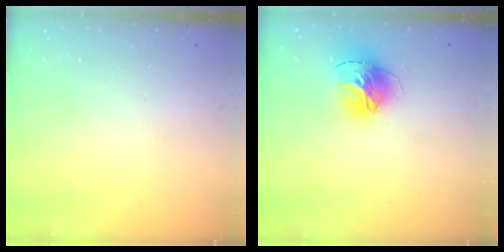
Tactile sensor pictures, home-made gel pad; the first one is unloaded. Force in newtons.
{"total": 15.1, "press": 15.0, "slide": 1.5}